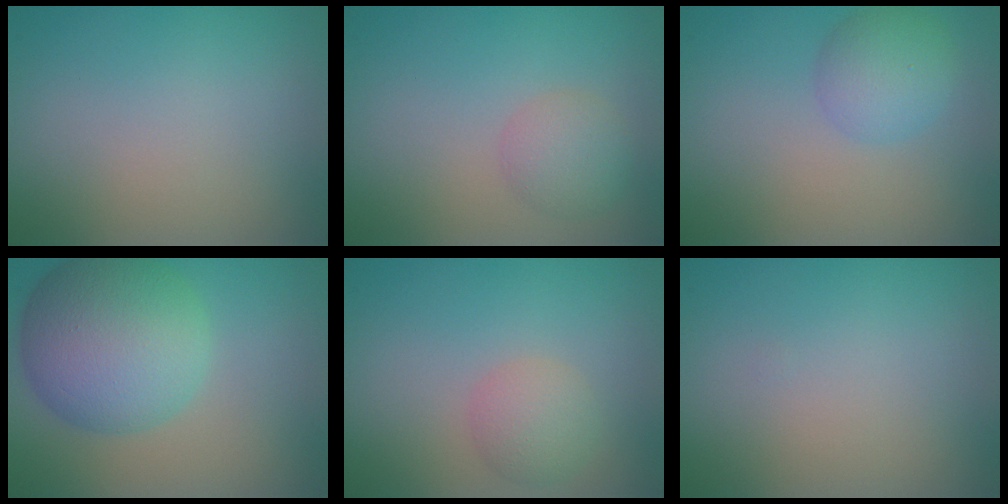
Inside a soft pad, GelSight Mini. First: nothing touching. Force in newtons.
{"total": 2.1, "press": 2.1, "slide": 0.2}
{"total": 3.0, "press": 3.0, "slide": 0.1}
{"total": 9.7, "press": 9.7, "slide": 0.1}
{"total": 2.6, "press": 2.6, "slide": 0.1}
{"total": 0.0}